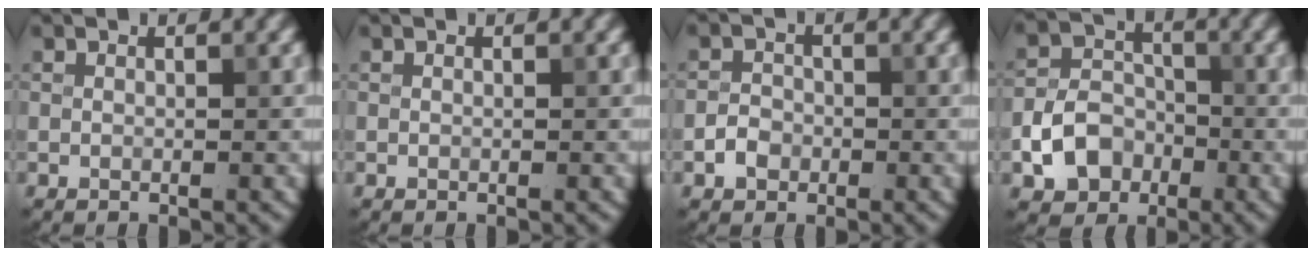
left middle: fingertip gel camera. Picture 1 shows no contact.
{"total": 0.0}
{"total": 1.8, "force": [-0.8, 1.4, 0.7], "torque": [-0.009, 0.003, -0.018]}
{"total": 4.7, "force": [-1.9, 3.7, 2.3], "torque": [-0.038, 0.001, -0.037]}